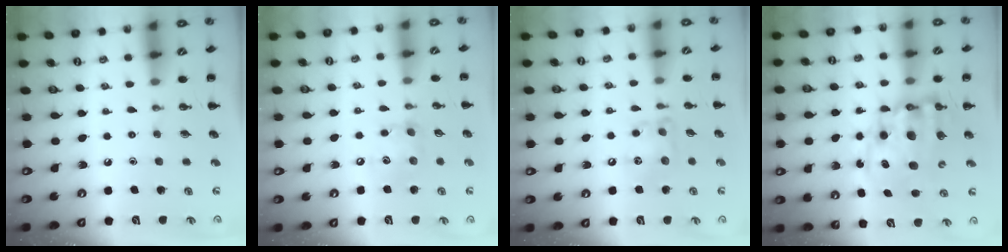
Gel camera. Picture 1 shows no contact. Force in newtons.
{"total": 8.6, "press": 8.6, "slide": 0.8}
{"total": 10.2, "press": 10.2, "slide": 0.6}
{"total": 13.5, "press": 13.1, "slide": 3.4}